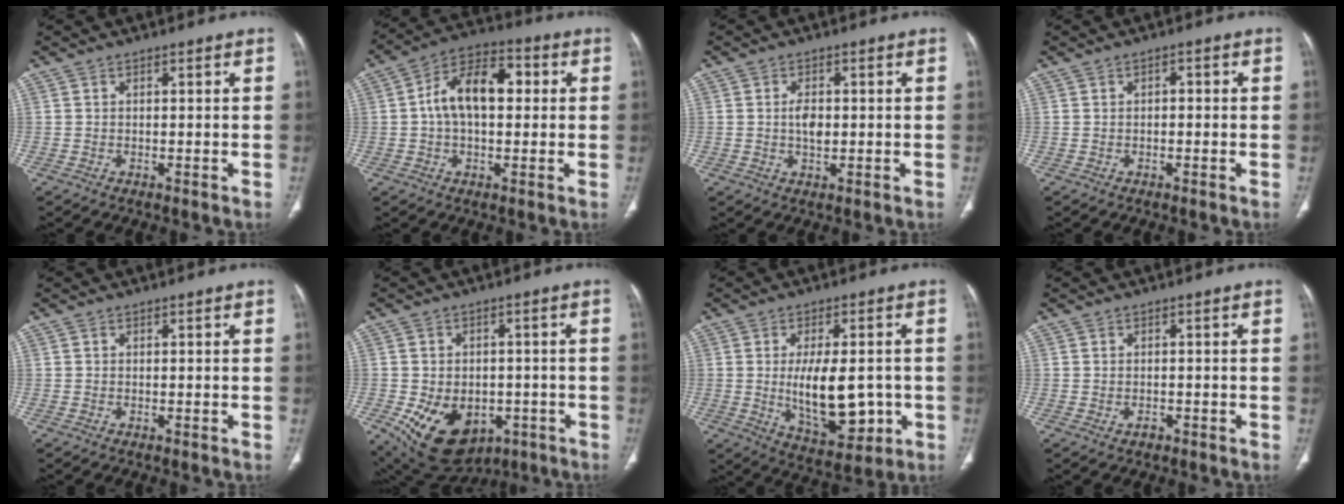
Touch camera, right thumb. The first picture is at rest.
{"total": 12.8, "force": [1.3, 7.6, 10.2], "torque": [-0.163, 0.032, 0.013]}
{"total": 3.4, "force": [0.1, 2.0, 2.8], "torque": [-0.046, 0.000, 0.000]}
{"total": 1.3, "force": [-0.1, 0.9, 1.0], "torque": [-0.008, 0.004, -0.005]}
{"total": 0.0}
{"total": 15.8, "force": [-5.6, 11.0, 9.8], "torque": [-0.165, 0.005, -0.064]}
{"total": 14.4, "force": [-1.5, 7.0, 12.5], "torque": [-0.176, -0.011, -0.005]}
{"total": 1.2, "force": [-0.6, 0.8, 0.7], "torque": [-0.010, 0.005, -0.007]}